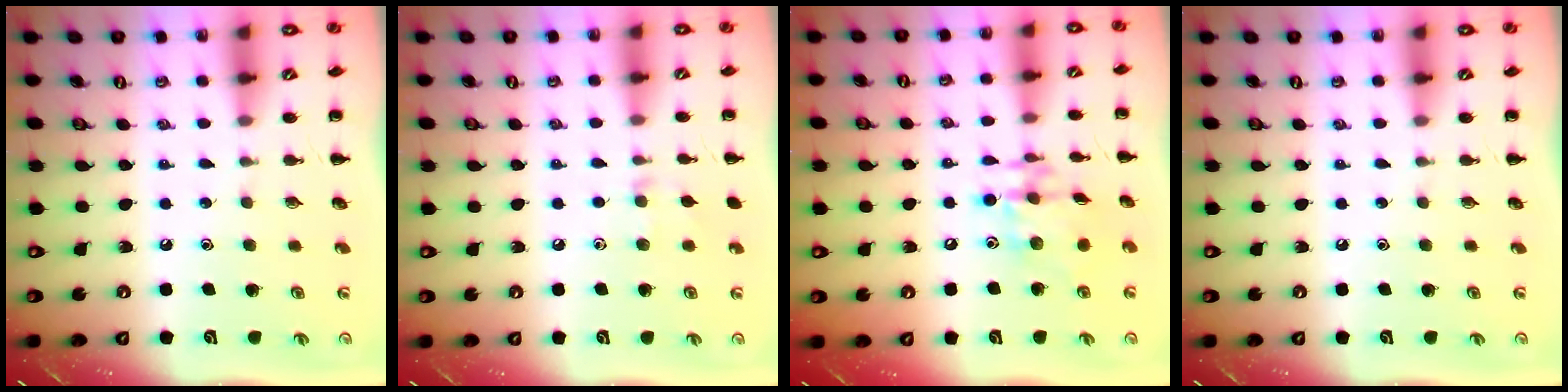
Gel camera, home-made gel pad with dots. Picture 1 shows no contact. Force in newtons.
{"total": 6.2, "press": 5.9, "slide": 1.9}
{"total": 13.0, "press": 13.0, "slide": 1.6}
{"total": 0.0}